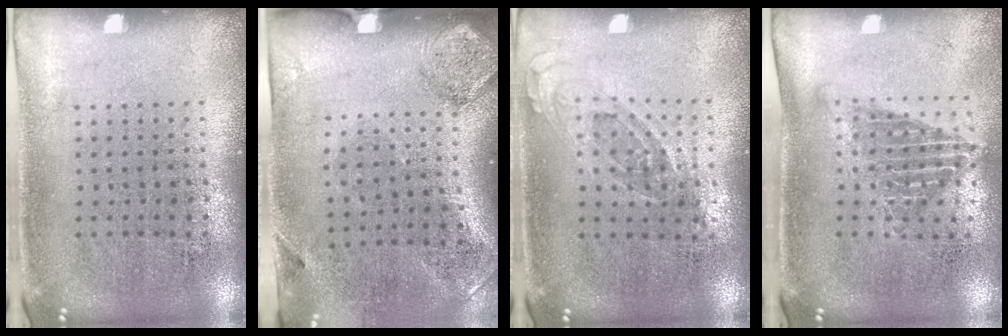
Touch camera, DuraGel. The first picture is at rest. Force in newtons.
{"total": 1.9, "press": 1.1, "slide": 1.6}
{"total": 0.8, "press": 0.8, "slide": 0.3}
{"total": 1.4, "press": 1.1, "slide": 0.9}